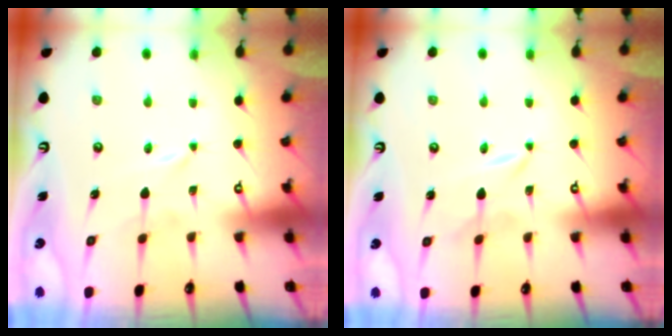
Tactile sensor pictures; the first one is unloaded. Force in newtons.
{"total": 0.8, "press": 0.8, "slide": 0.2}